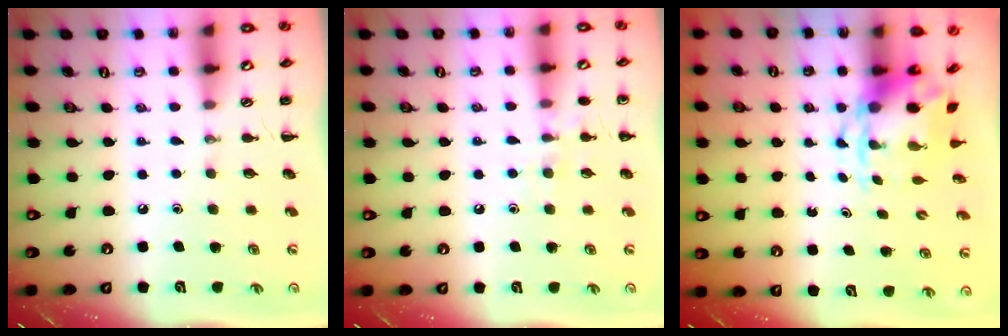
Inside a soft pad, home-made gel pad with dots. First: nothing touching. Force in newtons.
{"total": 6.5, "press": 6.4, "slide": 1.3}
{"total": 3.7, "press": 3.6, "slide": 0.8}